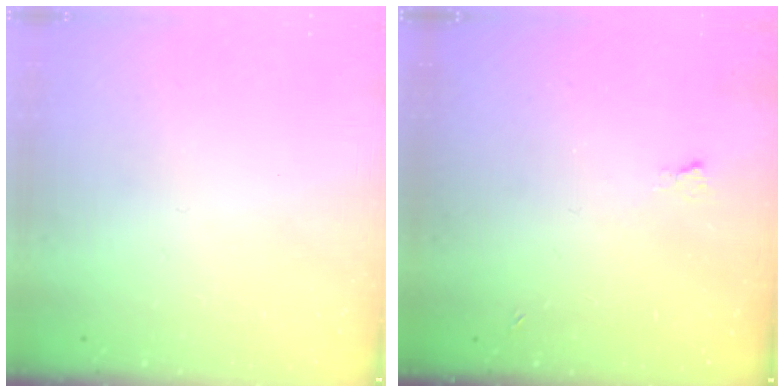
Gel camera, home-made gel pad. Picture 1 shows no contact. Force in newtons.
{"total": 2.5, "press": 2.4, "slide": 0.6}